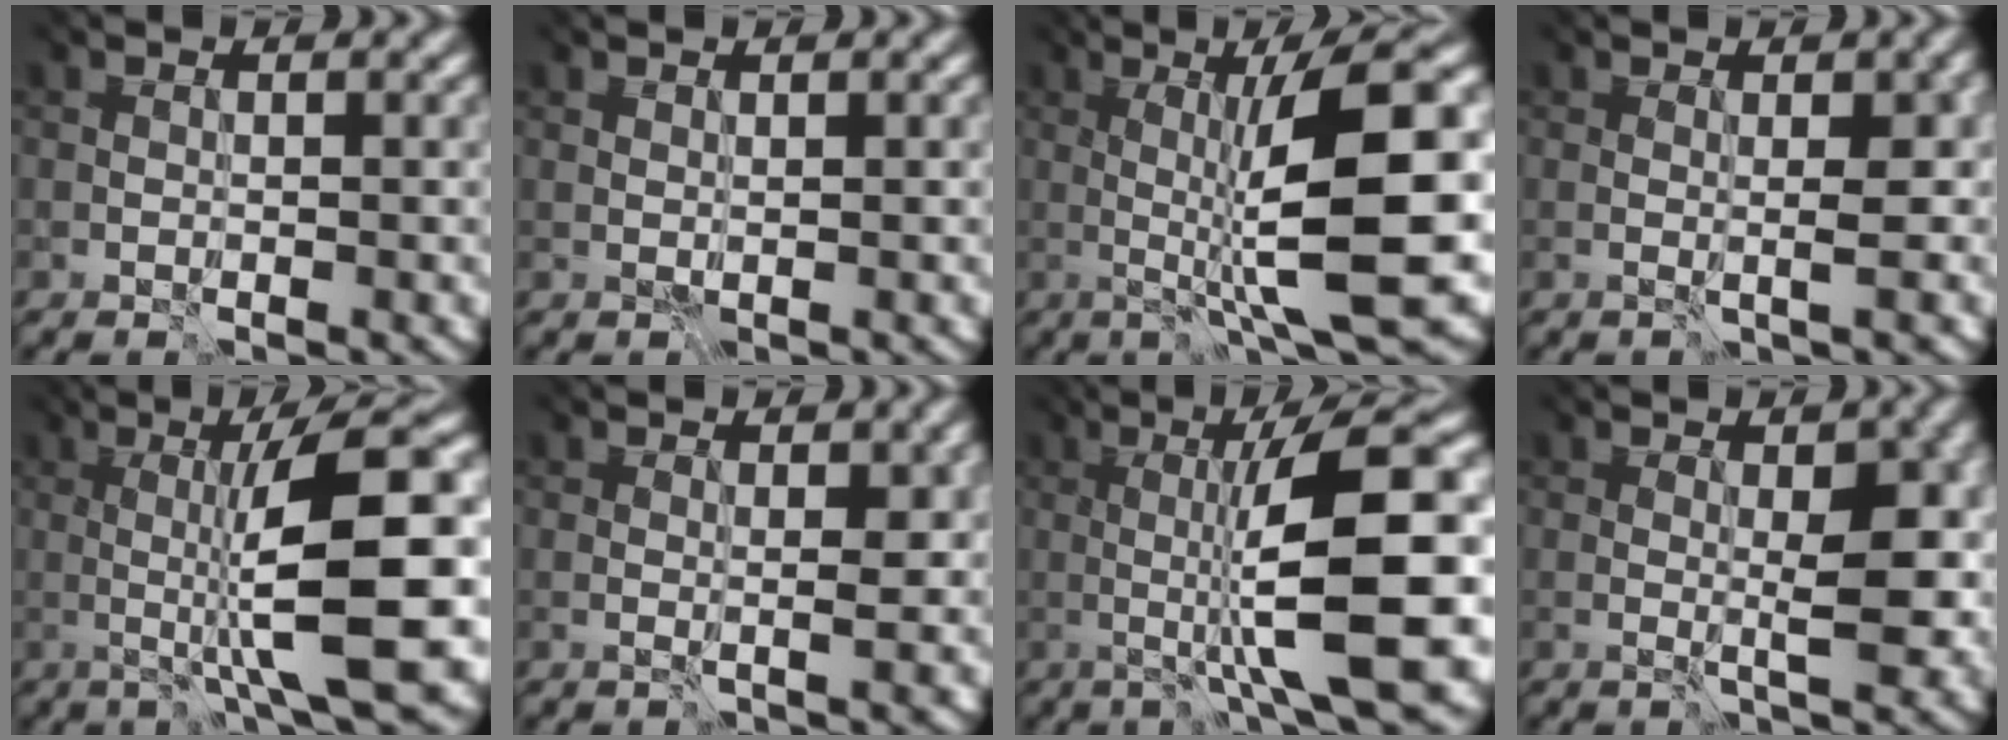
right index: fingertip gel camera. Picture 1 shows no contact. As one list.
[{"total": 1.8, "force": [1.5, 0.7, 0.8], "torque": [-0.016, 0.010, 0.023]}, {"total": 9.4, "force": [-1.9, 0.2, 9.2], "torque": [-0.123, 0.018, -0.015]}, {"total": 1.3, "force": [-0.6, -0.1, 1.2], "torque": [-0.008, 0.006, -0.006]}, {"total": 8.9, "force": [-1.7, 0.4, 8.7], "torque": [-0.111, 0.008, -0.013]}, {"total": 1.6, "force": [0.1, 0.6, 1.5], "torque": [-0.007, 0.006, -0.001]}, {"total": 9.8, "force": [-1.7, 0.8, 9.6], "torque": [-0.123, 0.007, -0.015]}, {"total": 3.8, "force": [-0.8, 0.9, 3.6], "torque": [-0.044, 0.002, -0.001]}]